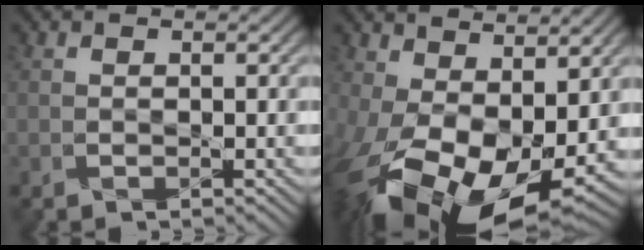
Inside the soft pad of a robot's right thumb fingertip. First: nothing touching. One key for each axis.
{"total": 16.0, "fx": -0.7, "fy": 9.7, "fz": 12.8, "tx": -0.269, "ty": -0.049, "tz": 0.024}